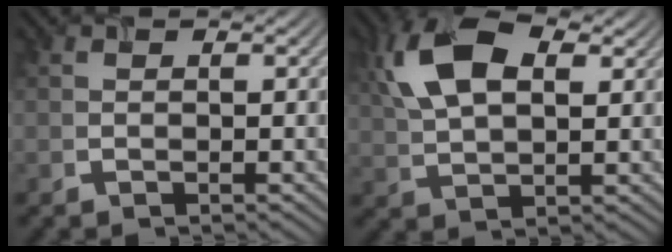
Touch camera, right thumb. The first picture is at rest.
{"total": 11.0, "force": [4.2, 5.7, 8.4], "torque": [-0.196, 0.022, 0.076]}